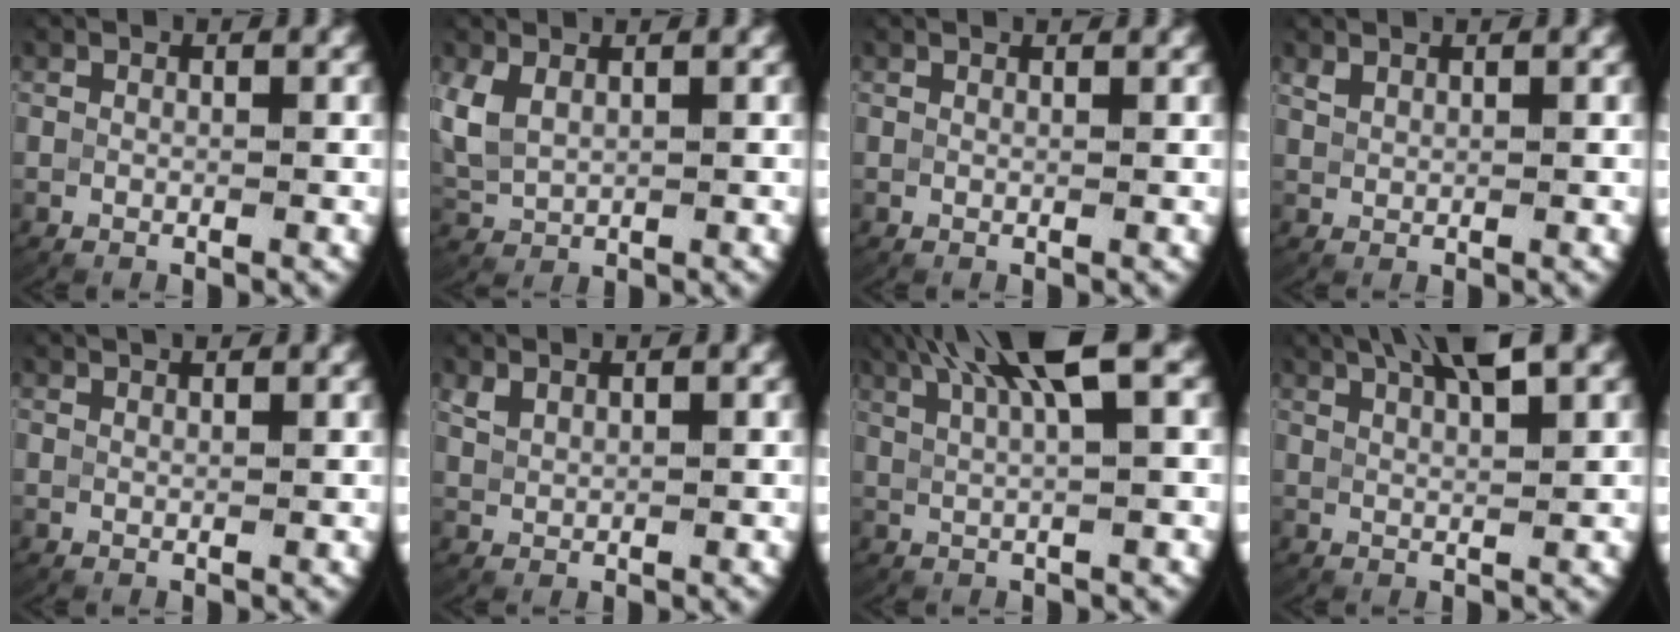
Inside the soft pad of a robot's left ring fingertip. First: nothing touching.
{"total": 4.0, "force": [0.3, 3.4, 2.1], "torque": [-0.075, -0.011, 0.020]}
{"total": 0.7, "force": [0.7, -0.3, 0.1], "torque": [0.000, -0.002, 0.012]}
{"total": 0.7, "force": [0.6, 0.3, 0.3], "torque": [-0.009, 0.002, 0.020]}
{"total": 1.6, "force": [1.6, -0.2, 0.5], "torque": [-0.006, 0.002, 0.027]}
{"total": 1.1, "force": [0.8, 0.6, 0.6], "torque": [-0.019, 0.000, 0.025]}
{"total": 6.4, "force": [3.8, 1.1, 5.1], "torque": [-0.085, 0.016, 0.059]}
{"total": 5.9, "force": [4.3, 1.3, 3.9], "torque": [-0.067, 0.012, 0.070]}